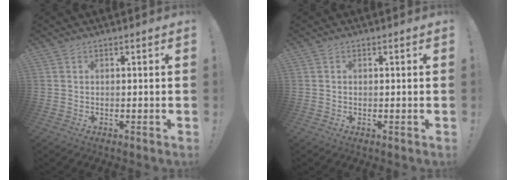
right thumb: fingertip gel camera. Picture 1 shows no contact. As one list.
[{"total": 0.0}]